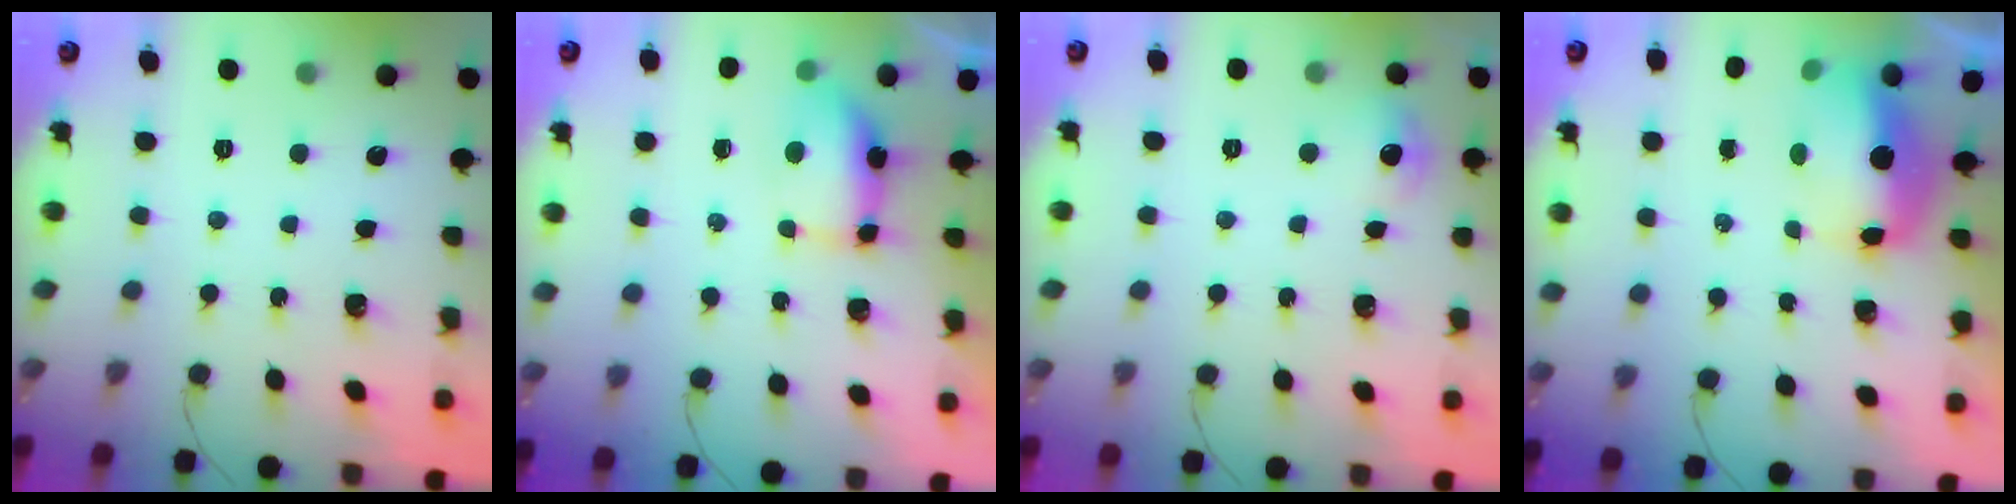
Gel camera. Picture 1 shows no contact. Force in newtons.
{"total": 7.8, "press": 7.1, "slide": 3.3}
{"total": 5.4, "press": 5.2, "slide": 1.6}
{"total": 9.4, "press": 9.2, "slide": 2.0}